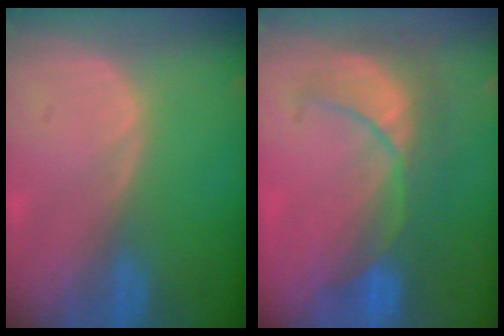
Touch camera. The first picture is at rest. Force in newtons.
{"total": 8.1, "press": 8.0, "slide": 1.0}